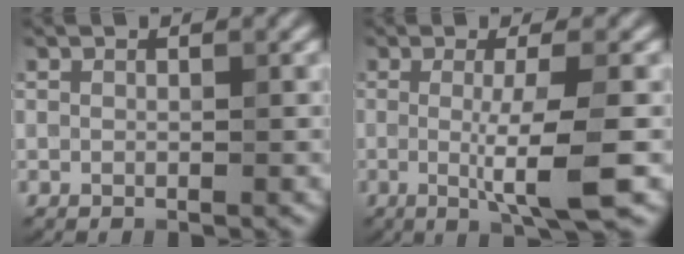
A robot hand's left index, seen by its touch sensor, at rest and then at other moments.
{"total": 5.3, "force": [-0.5, 0.9, 5.2], "torque": [-0.083, -0.014, -0.010]}